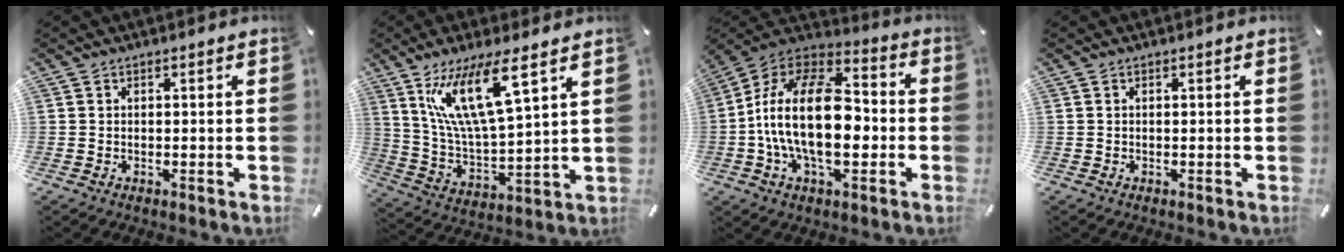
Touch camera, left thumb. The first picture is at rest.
{"total": 15.9, "force": [9.5, 3.7, 12.2], "torque": [-0.271, -0.031, 0.157]}
{"total": 21.0, "force": [-3.6, 12.2, 16.6], "torque": [-0.323, 0.014, -0.065]}
{"total": 0.0}